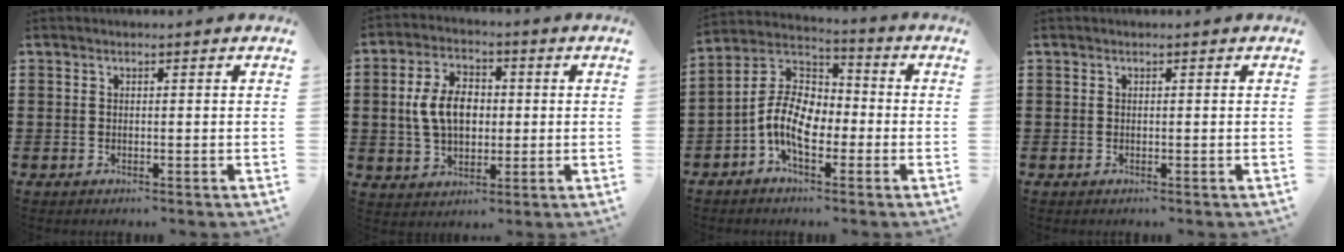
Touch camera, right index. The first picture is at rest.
{"total": 8.2, "force": [0.4, 5.4, 6.1], "torque": [-0.138, 0.011, -0.002]}
{"total": 9.8, "force": [-3.0, 5.5, 7.6], "torque": [-0.191, -0.008, -0.066]}
{"total": 0.0}